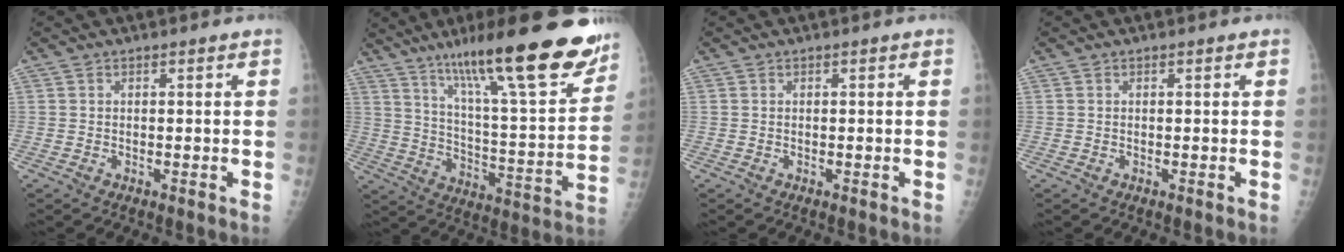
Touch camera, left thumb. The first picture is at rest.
{"total": 26.4, "force": [17.9, 4.6, 18.9], "torque": [-0.263, -0.064, 0.280]}
{"total": 0.0}
{"total": 0.0}